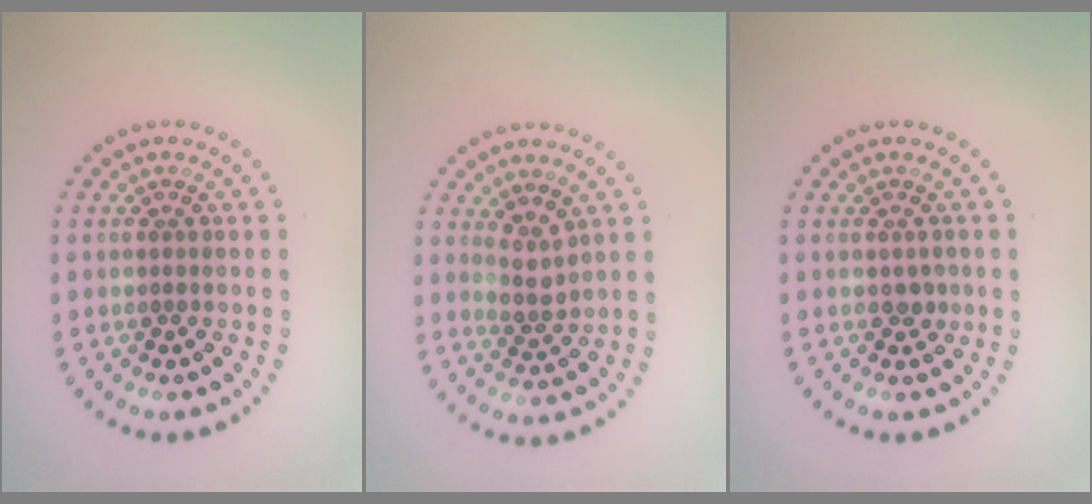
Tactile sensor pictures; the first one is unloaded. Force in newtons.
{"total": 2.1, "press": 1.7, "slide": 1.2}
{"total": 1.0, "press": 1.0, "slide": 0.3}